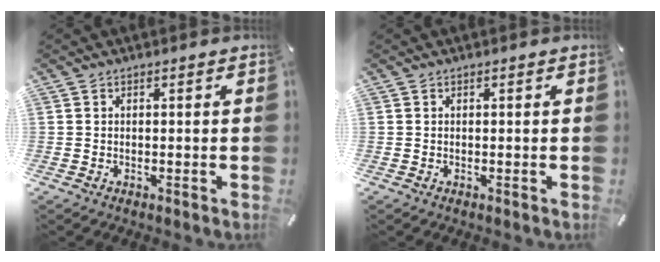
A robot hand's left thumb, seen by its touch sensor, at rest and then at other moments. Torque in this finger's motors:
{"motor_torque": [-0.02, 0.02, -0.02, 0.02, 0.00]}